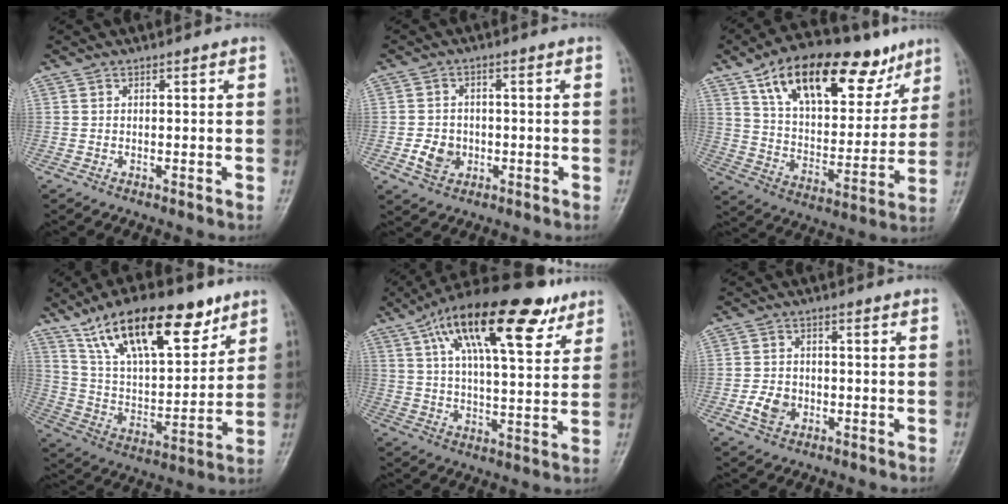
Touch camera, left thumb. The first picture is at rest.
{"total": 4.8, "force": [-1.3, 4.0, 2.4], "torque": [-0.029, 0.007, -0.020]}
{"total": 24.9, "force": [14.1, 12.3, 16.5], "torque": [-0.219, -0.025, 0.236]}
{"total": 22.7, "force": [13.9, 9.5, 15.2], "torque": [-0.218, -0.039, 0.249]}
{"total": 21.5, "force": [11.7, 7.6, 16.3], "torque": [-0.251, -0.016, 0.192]}
{"total": 4.4, "force": [-1.5, 3.3, 2.4], "torque": [-0.036, 0.009, -0.027]}